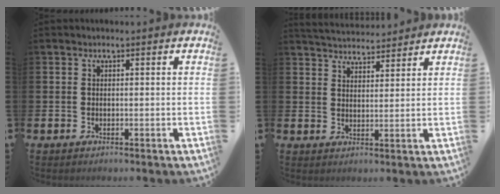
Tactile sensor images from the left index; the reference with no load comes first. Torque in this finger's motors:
{"motor_torque": [1.05, -1.08, 0.01, 0.03]}